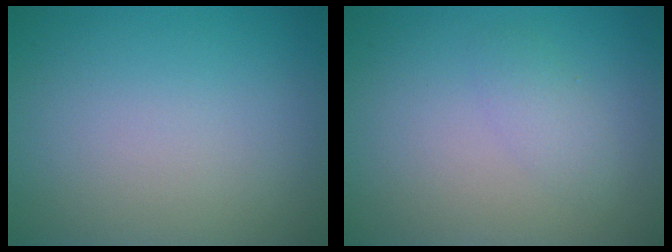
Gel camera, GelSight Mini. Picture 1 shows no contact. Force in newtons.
{"total": 1.5, "press": 1.5, "slide": 0.1}